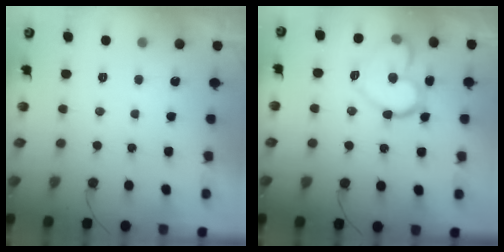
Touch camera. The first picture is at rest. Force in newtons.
{"total": 16.5, "press": 16.5, "slide": 0.8}